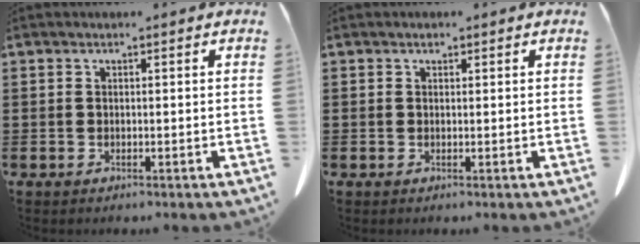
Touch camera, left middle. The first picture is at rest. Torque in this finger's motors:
{"motor_torque": [-0.46, 0.53, -0.23, -0.03]}